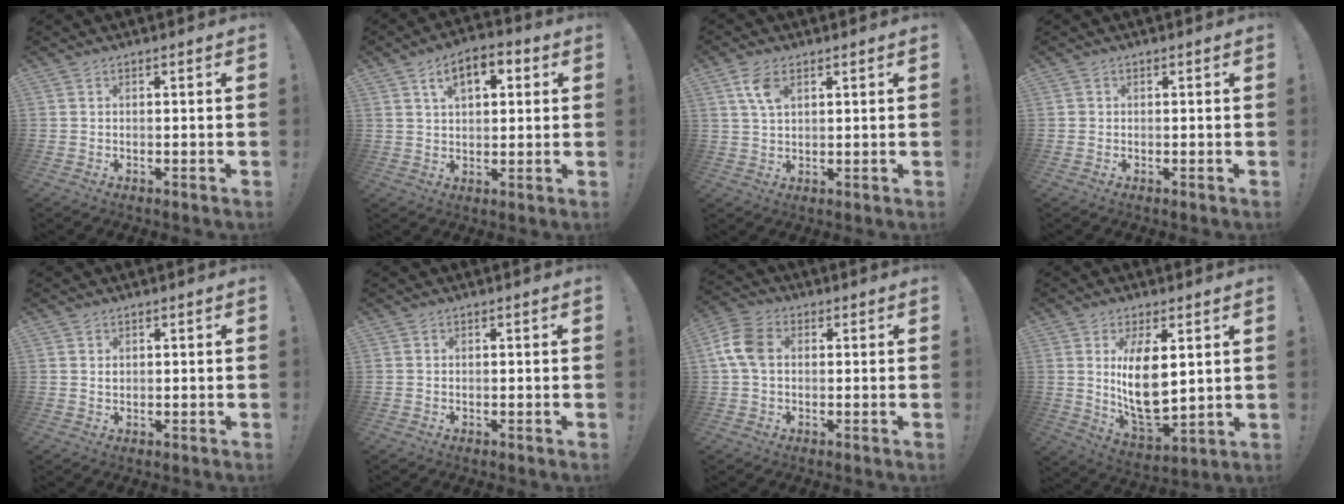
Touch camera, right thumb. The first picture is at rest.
{"total": 9.3, "force": [3.8, 5.2, 6.7], "torque": [-0.102, 0.000, 0.066]}
{"total": 6.0, "force": [2.7, 3.0, 4.4], "torque": [-0.077, -0.006, 0.049]}
{"total": 0.8, "force": [0.0, 0.8, 0.1], "torque": [-0.005, 0.004, 0.002]}
{"total": 1.2, "force": [0.8, 0.8, 0.3], "torque": [0.002, -0.003, 0.014]}
{"total": 0.5, "force": [0.3, 0.4, 0.0], "torque": [0.001, 0.002, 0.006]}
{"total": 9.4, "force": [1.2, 6.7, 6.4], "torque": [-0.133, 0.016, 0.028]}
{"total": 13.6, "force": [3.8, 6.6, 11.4], "torque": [-0.214, -0.034, 0.065]}